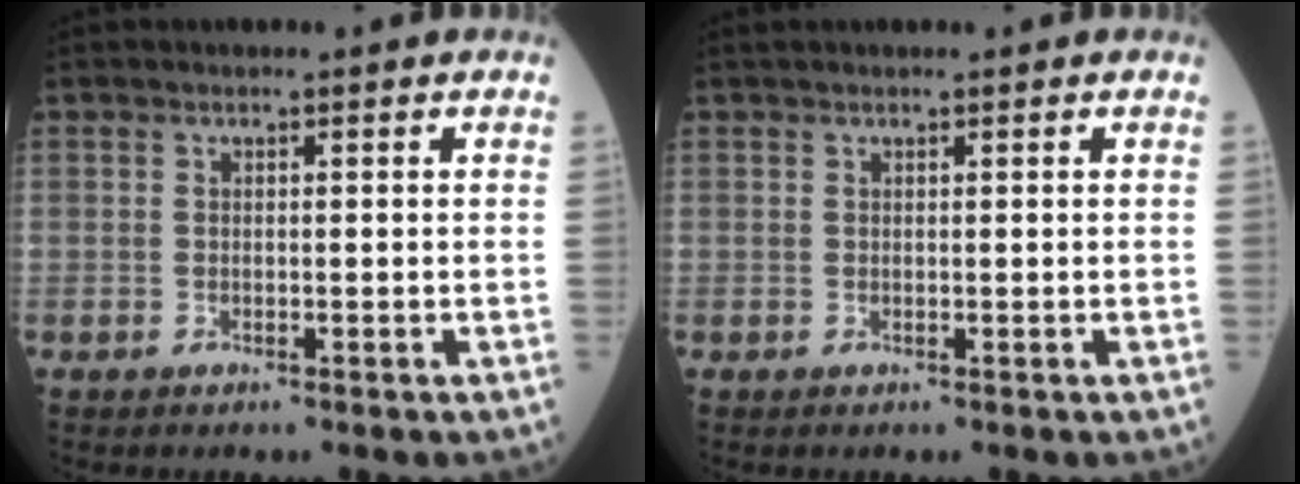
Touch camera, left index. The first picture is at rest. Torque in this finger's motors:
{"motor_torque": [0.14, -0.15, -0.05, 0.00]}